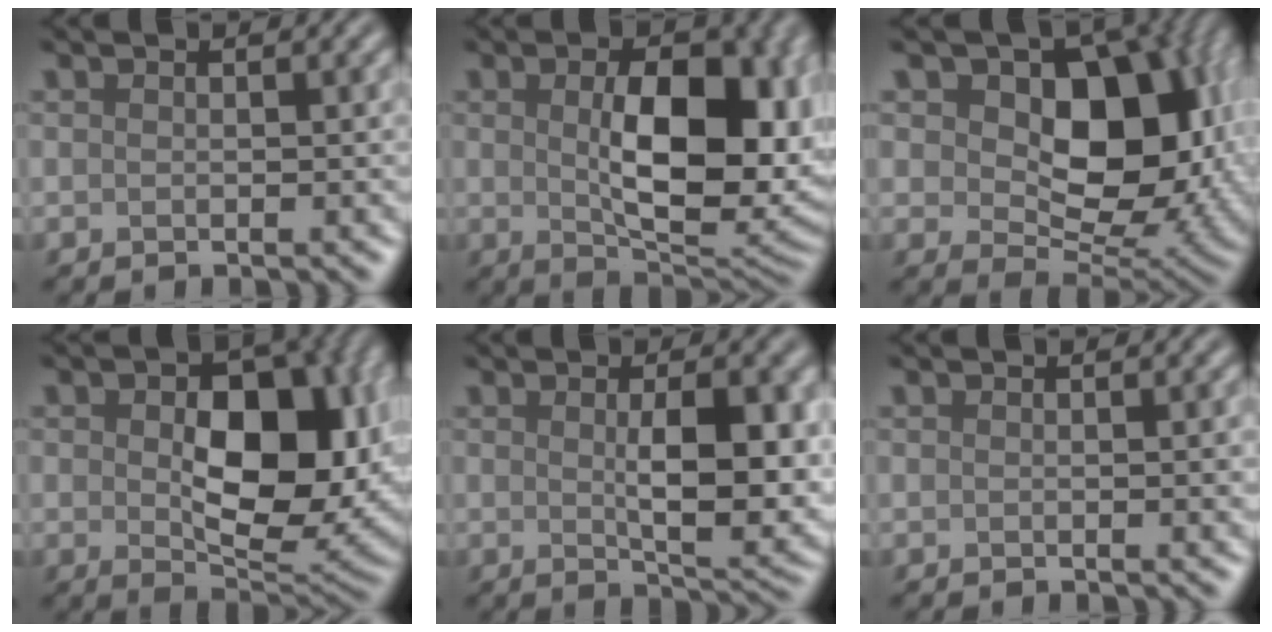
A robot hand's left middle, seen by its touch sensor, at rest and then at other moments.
{"total": 11.7, "force": [0.5, 6.2, 9.9], "torque": [-0.145, -0.015, 0.026]}
{"total": 12.2, "force": [2.8, 8.0, 8.8], "torque": [-0.117, -0.008, 0.038]}
{"total": 11.4, "force": [0.5, 6.7, 9.3], "torque": [-0.134, -0.009, 0.017]}
{"total": 7.2, "force": [0.5, 2.3, 6.8], "torque": [-0.100, -0.010, 0.015]}
{"total": 0.8, "force": [0.0, 0.1, 0.8], "torque": [-0.009, 0.000, 0.000]}